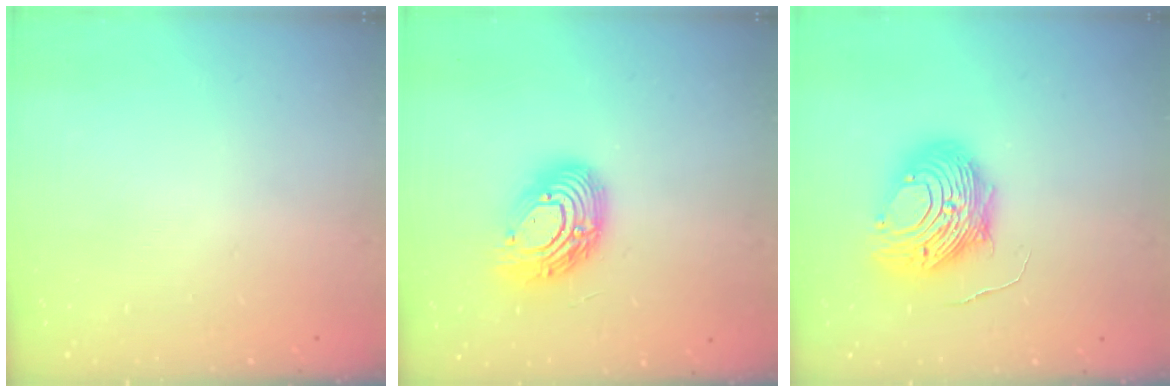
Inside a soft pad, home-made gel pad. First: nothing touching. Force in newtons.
{"total": 13.9, "press": 13.9, "slide": 0.9}
{"total": 13.5, "press": 13.4, "slide": 1.4}